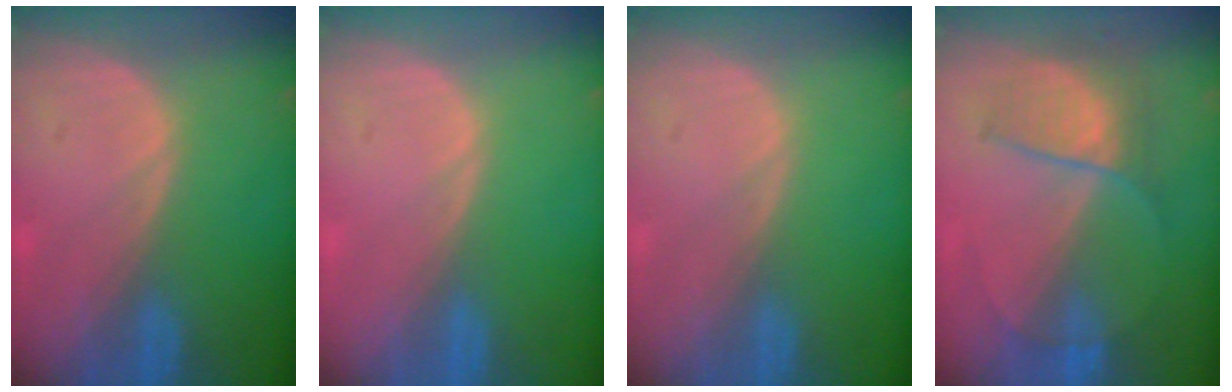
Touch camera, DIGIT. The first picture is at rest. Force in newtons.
{"total": 0.0}
{"total": 0.0}
{"total": 6.1, "press": 6.0, "slide": 1.1}